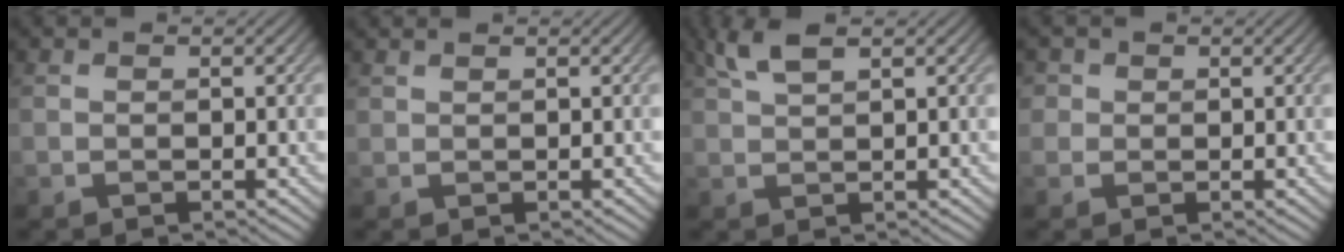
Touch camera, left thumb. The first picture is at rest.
{"total": 0.6, "force": [0.6, 0.0, 0.2], "torque": [-0.004, 0.004, 0.013]}
{"total": 3.4, "force": [2.0, 0.8, 2.6], "torque": [-0.058, 0.011, 0.045]}
{"total": 2.1, "force": [0.7, 1.9, 0.5], "torque": [-0.011, 0.002, 0.005]}